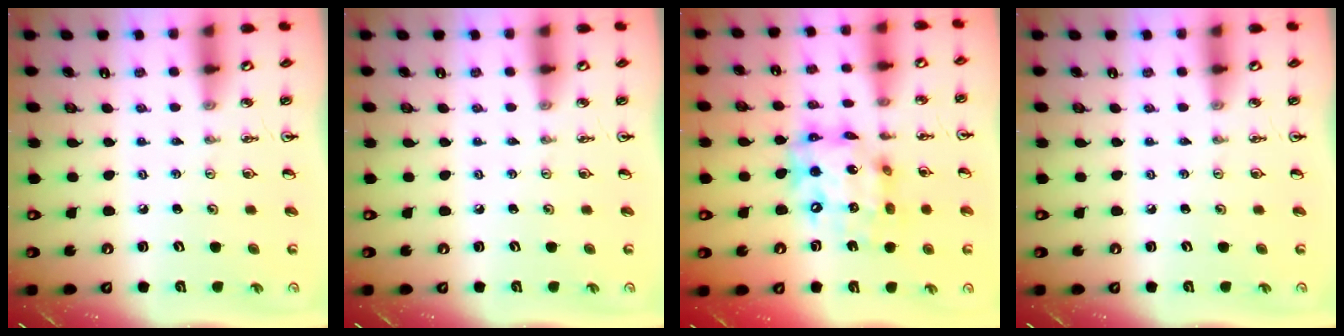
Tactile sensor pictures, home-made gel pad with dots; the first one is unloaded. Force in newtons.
{"total": 0.0}
{"total": 15.3, "press": 15.2, "slide": 2.0}
{"total": 0.0}